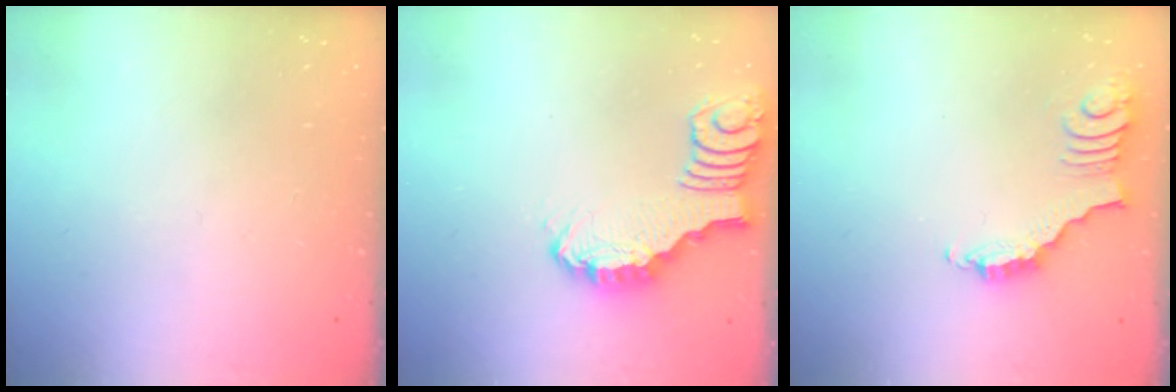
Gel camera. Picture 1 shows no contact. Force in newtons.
{"total": 2.8, "press": 2.7, "slide": 0.4}
{"total": 3.0, "press": 2.9, "slide": 0.5}